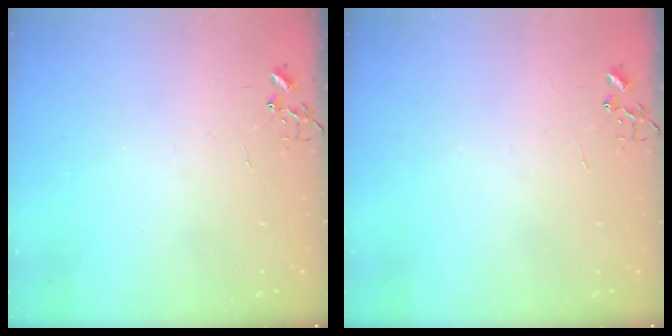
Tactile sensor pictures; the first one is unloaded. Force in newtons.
{"total": 0.0}